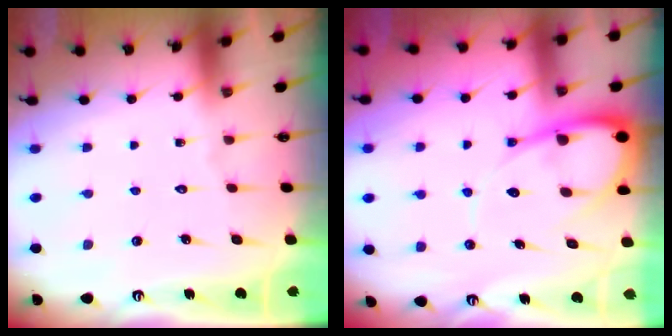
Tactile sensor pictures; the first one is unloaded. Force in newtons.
{"total": 10.7, "press": 10.7, "slide": 1.1}